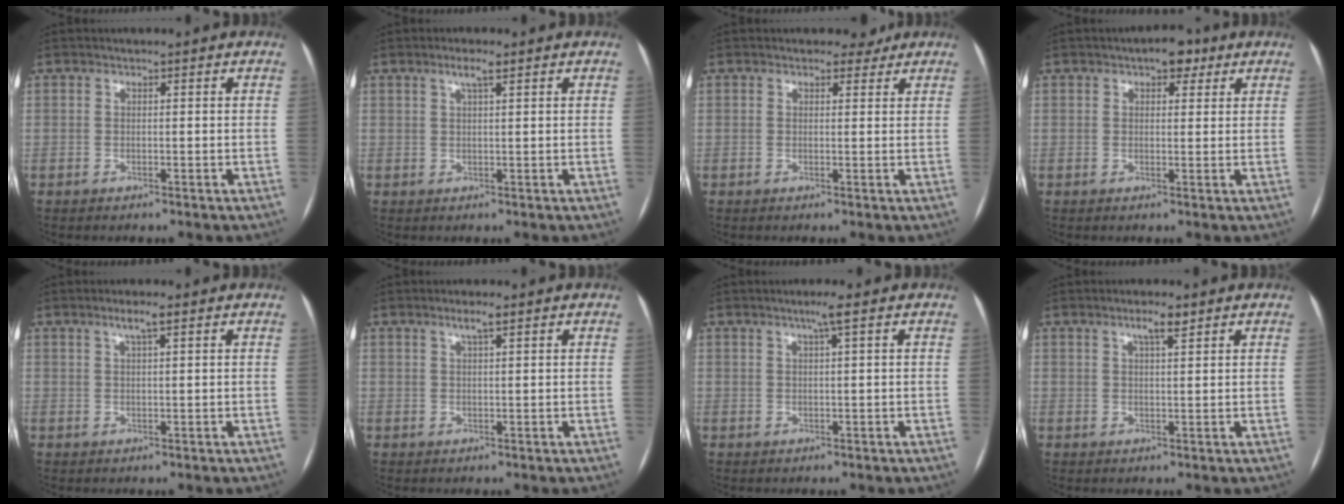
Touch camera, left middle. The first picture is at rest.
{"total": 2.3, "force": [1.3, 0.1, 1.8], "torque": [-0.037, 0.004, 0.024]}
{"total": 2.2, "force": [1.8, 1.2, 0.4], "torque": [-0.001, 0.003, 0.019]}
{"total": 4.0, "force": [2.3, 2.0, 2.5], "torque": [-0.032, 0.017, 0.029]}
{"total": 2.4, "force": [1.4, 0.1, 2.0], "torque": [-0.041, 0.006, 0.025]}
{"total": 2.0, "force": [1.2, 0.1, 1.6], "torque": [-0.032, 0.004, 0.023]}
{"total": 2.1, "force": [1.1, -0.4, 1.8], "torque": [-0.035, 0.003, 0.020]}
{"total": 2.9, "force": [1.8, 0.4, 2.2], "torque": [-0.040, 0.004, 0.029]}